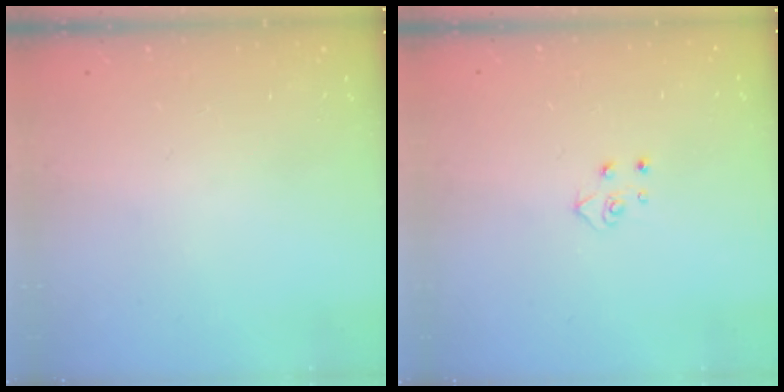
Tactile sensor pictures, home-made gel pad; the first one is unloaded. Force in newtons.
{"total": 3.9, "press": 3.9, "slide": 0.4}